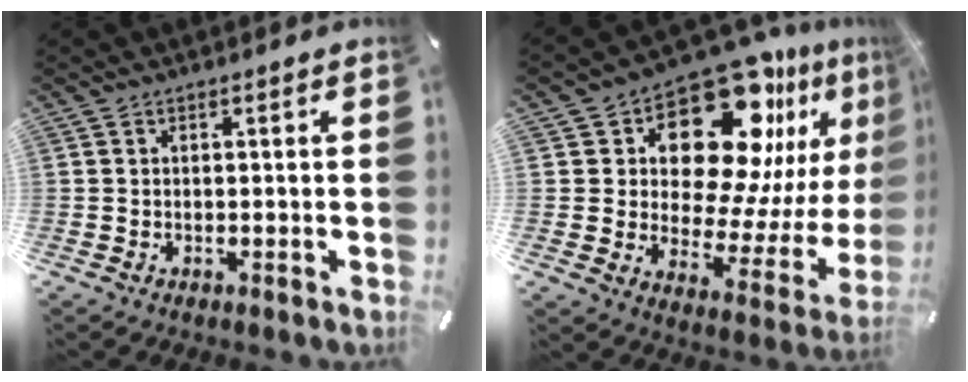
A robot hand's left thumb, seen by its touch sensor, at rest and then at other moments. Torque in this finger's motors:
{"motor_torque": [2.53, 2.48, 2.07, -0.70, 0.17]}